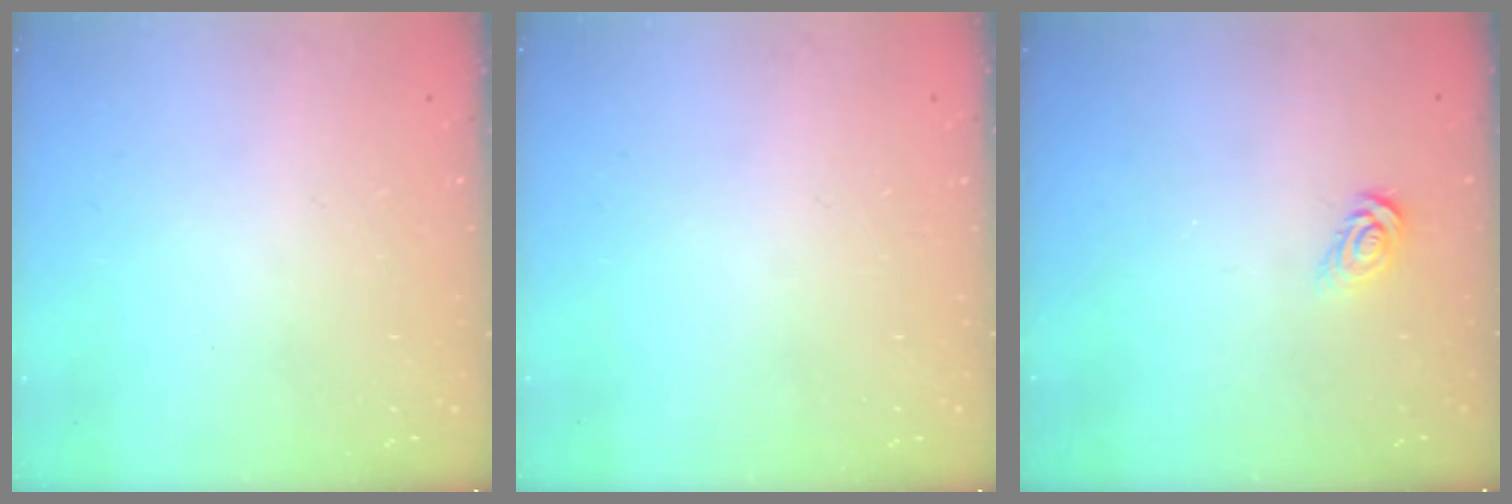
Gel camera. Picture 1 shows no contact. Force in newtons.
{"total": 0.0}
{"total": 3.5, "press": 3.5, "slide": 0.2}